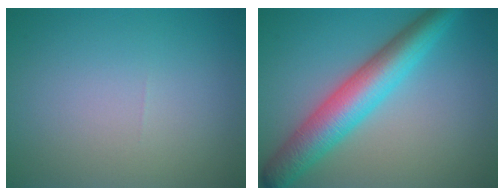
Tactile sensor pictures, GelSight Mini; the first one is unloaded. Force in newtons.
{"total": 7.0, "press": 7.0, "slide": 0.0}